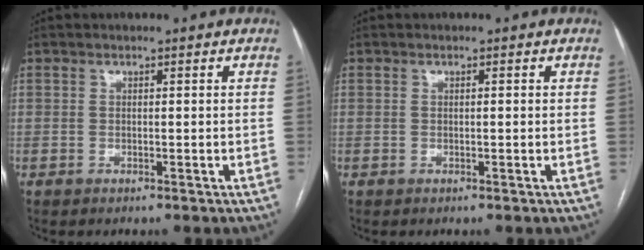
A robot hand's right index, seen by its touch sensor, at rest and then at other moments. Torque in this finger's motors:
{"motor_torque": [0.13, 0.15, -0.04, 0.00]}